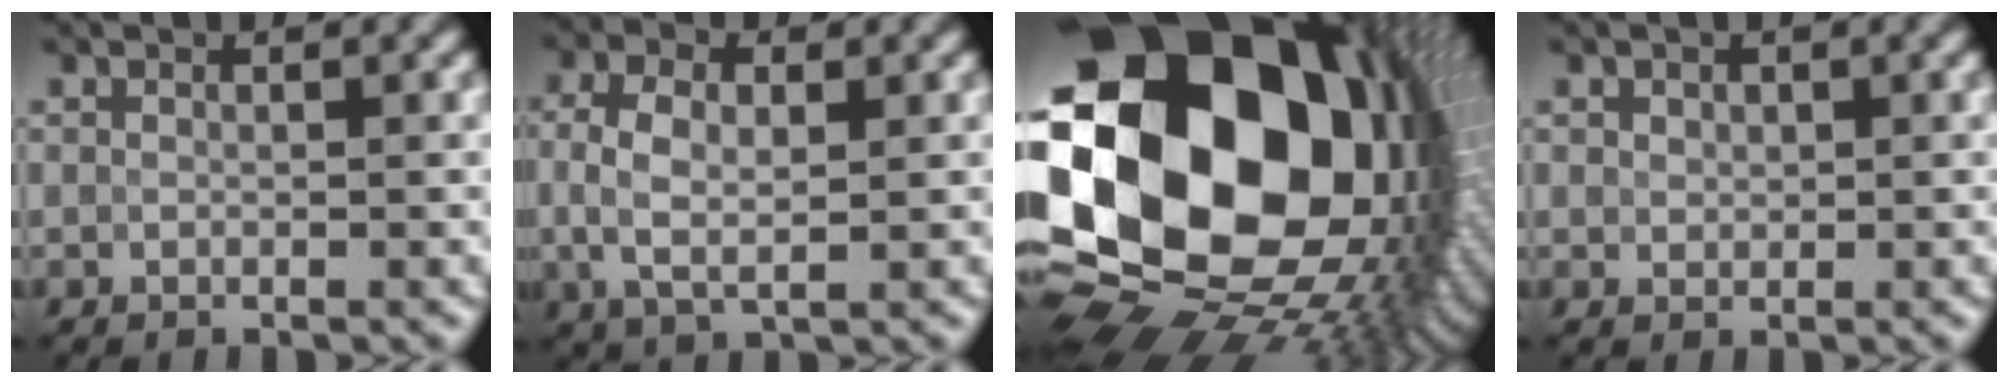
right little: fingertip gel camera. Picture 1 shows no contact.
{"total": 4.7, "force": [0.4, 2.6, 3.9], "torque": [-0.074, 0.001, 0.006]}
{"total": 23.8, "force": [3.1, 18.1, 15.2], "torque": [-0.299, -0.040, 0.037]}
{"total": 1.1, "force": [0.5, 0.9, 0.4], "torque": [-0.001, 0.000, 0.008]}